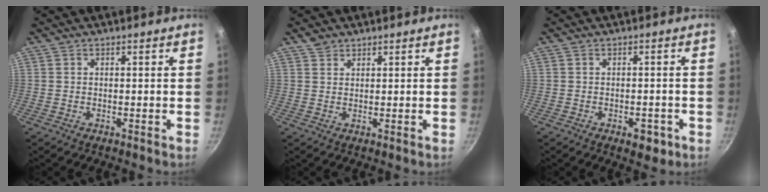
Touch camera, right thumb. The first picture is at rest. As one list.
[{"total": 1.9, "force": [1.5, 1.2, 0.4], "torque": [0.002, -0.004, 0.025]}, {"total": 4.4, "force": [-2.1, 2.4, 3.0], "torque": [-0.027, 0.017, -0.020]}]